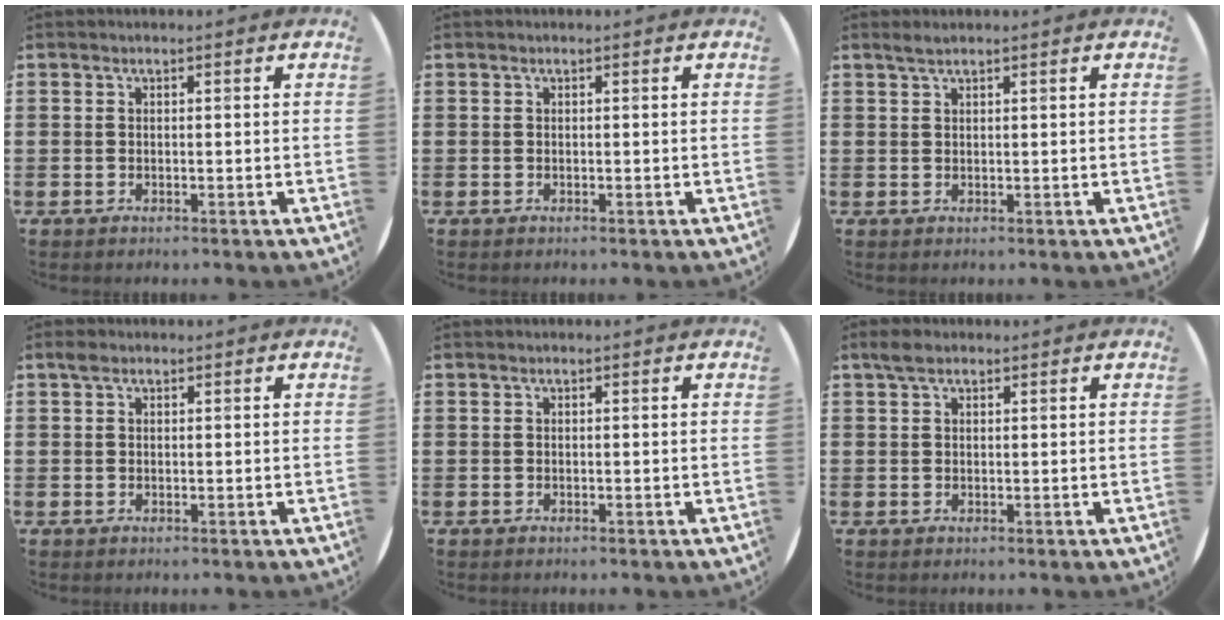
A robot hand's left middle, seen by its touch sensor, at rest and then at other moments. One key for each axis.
{"total": 0.0}
{"total": 1.1, "fx": 0.9, "fy": 0.0, "fz": 0.5, "tx": -0.011, "ty": 0.002, "tz": 0.017}
{"total": 1.1, "fx": 0.7, "fy": 0.7, "fz": 0.4, "tx": -0.001, "ty": 0.002, "tz": 0.012}
{"total": 0.0}
{"total": 2.0, "fx": 1.5, "fy": 1.0, "fz": 0.9, "tx": -0.012, "ty": 0.004, "tz": 0.027}